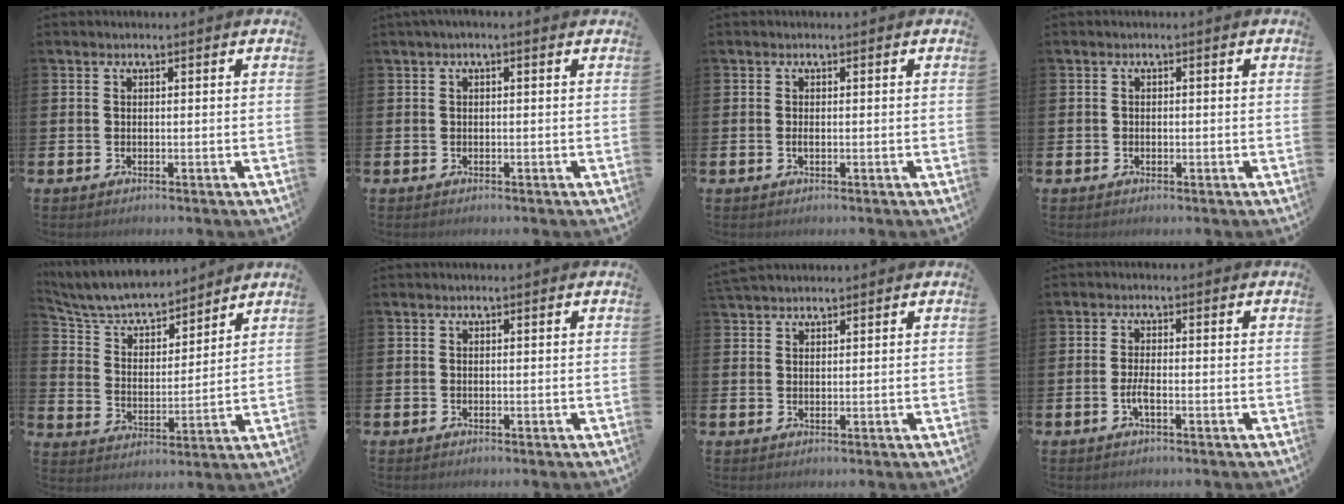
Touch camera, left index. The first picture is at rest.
{"total": 0.8, "force": [-0.1, 0.1, 0.7], "torque": [-0.015, 0.002, -0.002]}
{"total": 0.6, "force": [-0.1, 0.2, 0.5], "torque": [-0.012, 0.001, -0.003]}
{"total": 0.6, "force": [-0.2, 0.6, 0.1], "torque": [-0.004, 0.005, -0.004]}
{"total": 7.1, "force": [6.6, 1.8, 1.8], "torque": [-0.070, -0.051, 0.113]}
{"total": 0.0}
{"total": 2.4, "force": [2.3, 0.6, 0.3], "torque": [-0.007, -0.006, 0.042]}
{"total": 2.0, "force": [-0.7, 0.5, 1.7], "torque": [-0.033, 0.001, -0.013]}